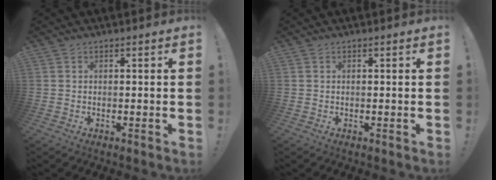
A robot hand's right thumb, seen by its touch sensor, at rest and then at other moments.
{"total": 0.0}